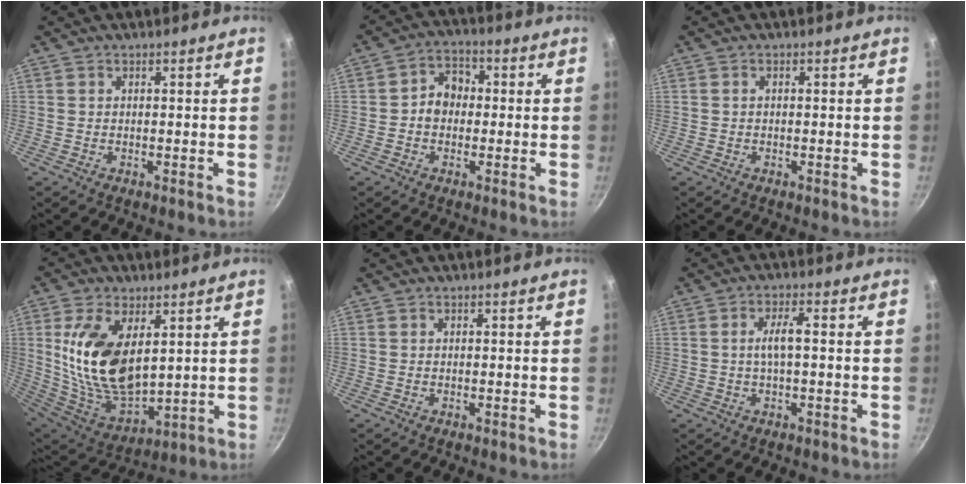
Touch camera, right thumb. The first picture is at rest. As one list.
[{"total": 6.1, "force": [-0.2, 5.0, 3.5], "torque": [-0.021, 0.018, -0.015]}, {"total": 0.6, "force": [0.0, 0.4, 0.5], "torque": [-0.010, 0.005, 0.001]}, {"total": 18.3, "force": [4.5, 10.1, 14.5], "torque": [-0.261, -0.037, 0.102]}, {"total": 0.0}, {"total": 4.1, "force": [0.0, 1.1, 4.0], "torque": [-0.079, 0.016, -0.001]}]